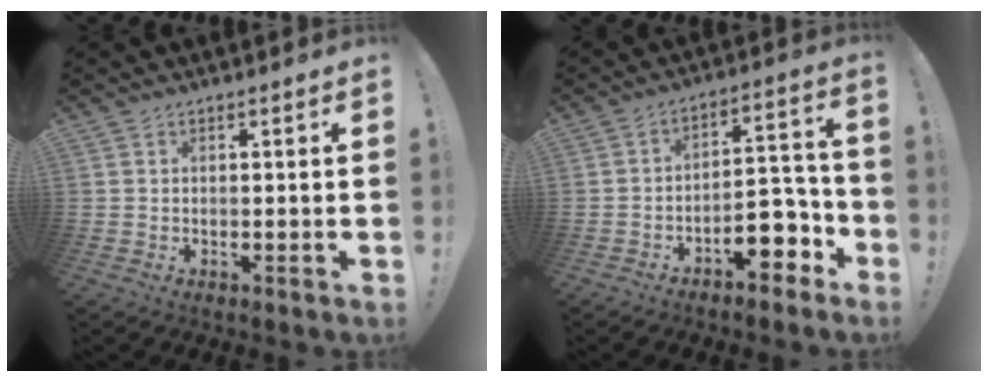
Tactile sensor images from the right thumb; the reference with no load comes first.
{"total": 11.8, "force": [-6.4, 5.9, 8.0], "torque": [-0.094, 0.043, -0.102]}